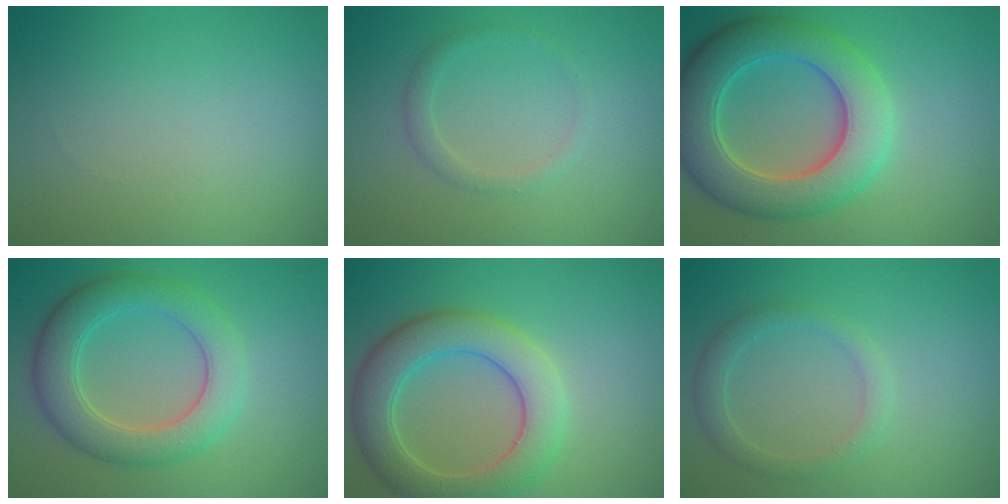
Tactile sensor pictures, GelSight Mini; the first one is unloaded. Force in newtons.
{"total": 1.5, "press": 1.5, "slide": 0.1}
{"total": 9.0, "press": 9.0, "slide": 0.5}
{"total": 5.9, "press": 5.9, "slide": 0.4}
{"total": 6.6, "press": 6.6, "slide": 0.4}
{"total": 2.2, "press": 2.2, "slide": 0.1}